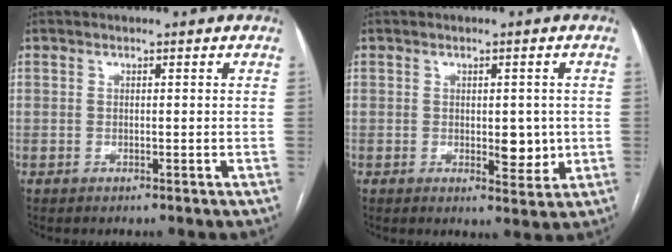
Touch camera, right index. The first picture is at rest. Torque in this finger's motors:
{"motor_torque": [0.15, 0.24, -0.05, 0.00]}